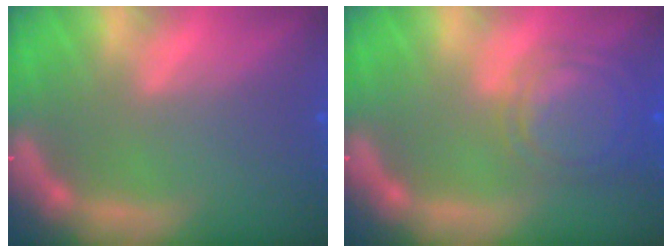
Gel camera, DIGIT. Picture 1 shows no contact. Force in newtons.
{"total": 6.0}